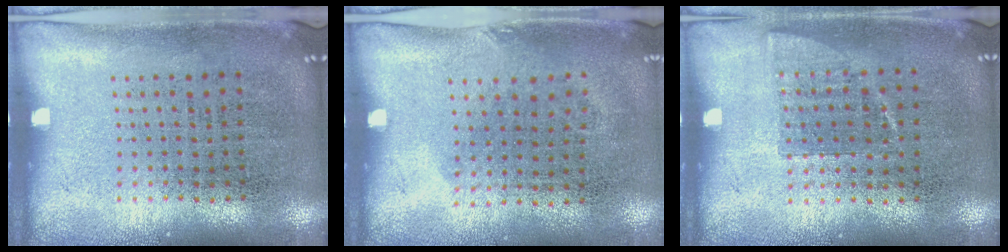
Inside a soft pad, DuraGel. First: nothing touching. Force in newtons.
{"total": 0.8, "press": 0.7, "slide": 0.5}
{"total": 0.7, "press": 0.6, "slide": 0.4}